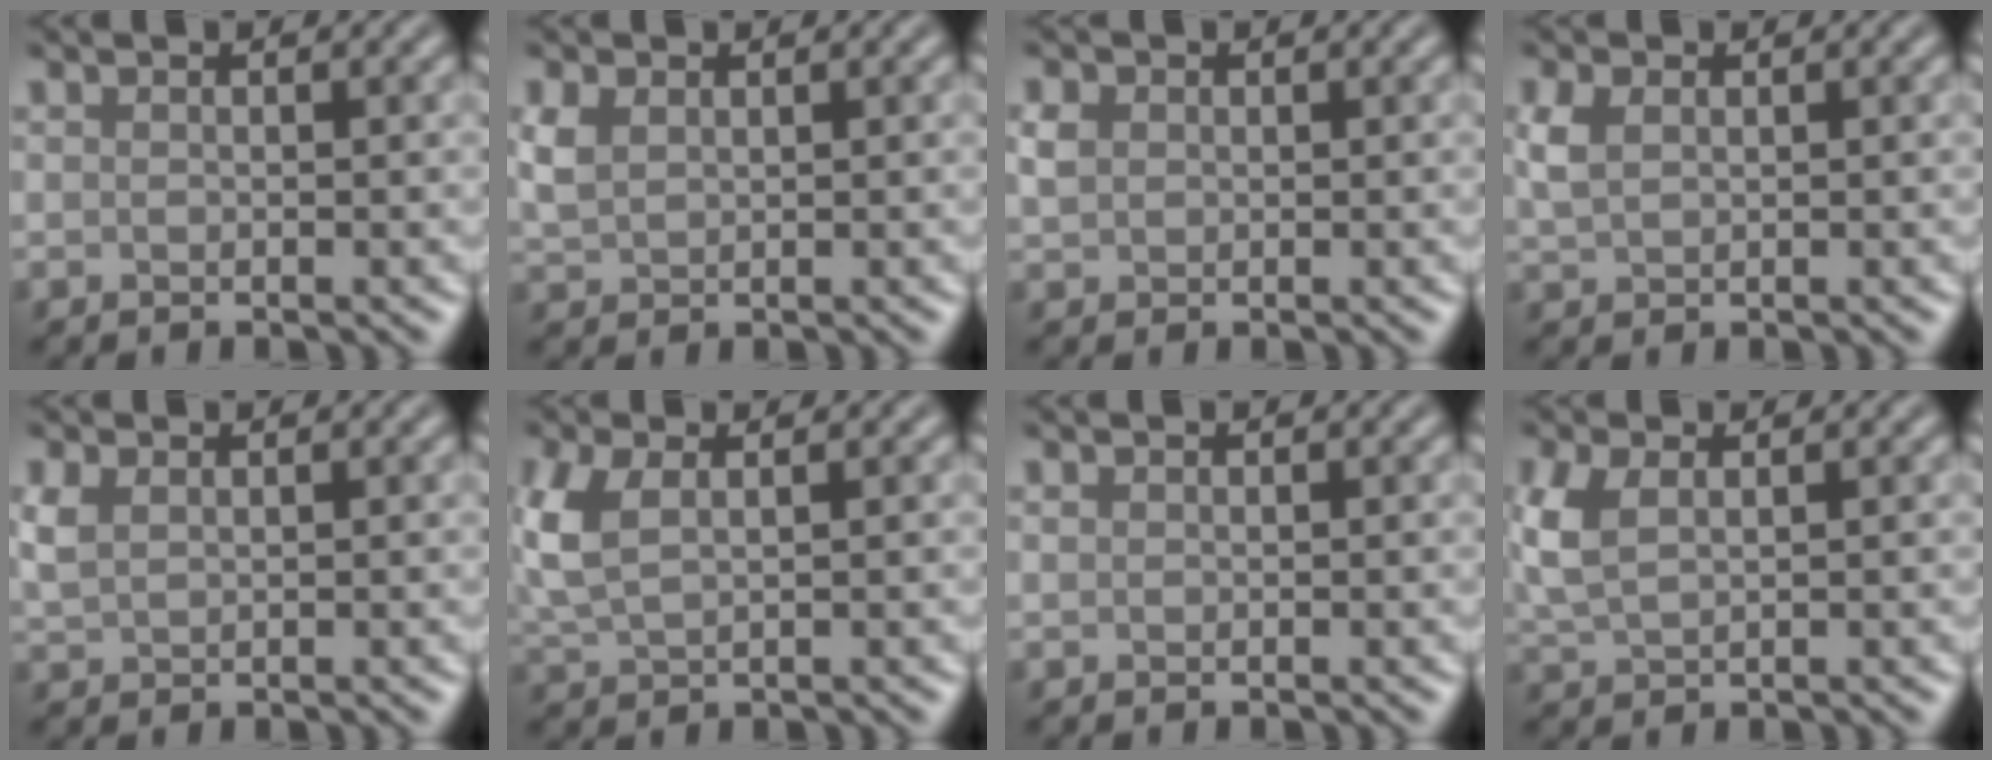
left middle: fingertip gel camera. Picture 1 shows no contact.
{"total": 2.2, "force": [0.9, 1.5, 1.3], "torque": [-0.034, 0.002, 0.022]}
{"total": 1.6, "force": [0.5, 1.4, 0.6], "torque": [-0.014, 0.004, 0.007]}
{"total": 2.1, "force": [0.7, 1.4, 1.4], "torque": [-0.037, 0.002, 0.017]}
{"total": 1.9, "force": [0.8, 1.2, 1.2], "torque": [-0.034, 0.001, 0.020]}
{"total": 3.9, "force": [1.2, 2.0, 3.1], "torque": [-0.086, 0.006, 0.025]}
{"total": 0.0}
{"total": 3.5, "force": [1.1, 2.0, 2.7], "torque": [-0.075, 0.005, 0.023]}